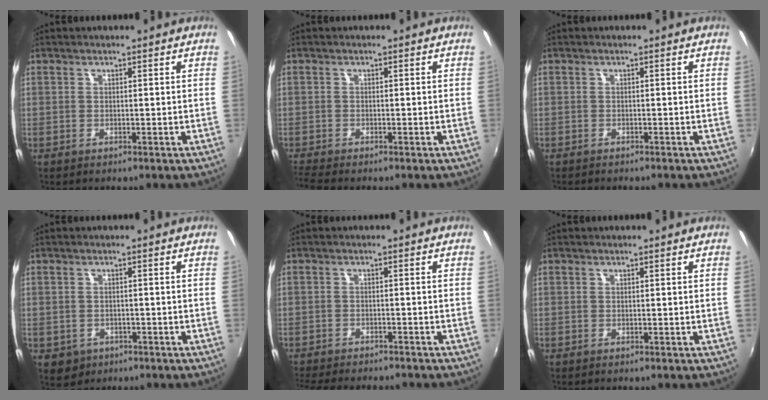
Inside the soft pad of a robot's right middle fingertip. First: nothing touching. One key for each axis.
{"total": 2.6, "fx": -2.4, "fy": -0.1, "fz": 1.0, "tx": -0.028, "ty": -0.016, "tz": -0.051}
{"total": 1.3, "fx": -1.2, "fy": 0.3, "fz": 0.3, "tx": -0.009, "ty": -0.009, "tz": -0.021}
{"total": 4.1, "fx": -1.5, "fy": 3.5, "fz": 1.4, "tx": -0.034, "ty": -0.005, "tz": -0.015}
{"total": 10.5, "fx": -9.4, "fy": 2.4, "fz": 4.1, "tx": -0.102, "ty": -0.022, "tz": -0.146}
{"total": 0.0}